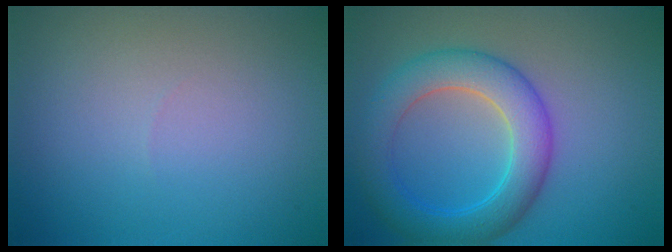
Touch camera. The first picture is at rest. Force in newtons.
{"total": 6.0, "press": 6.0, "slide": 0.1}